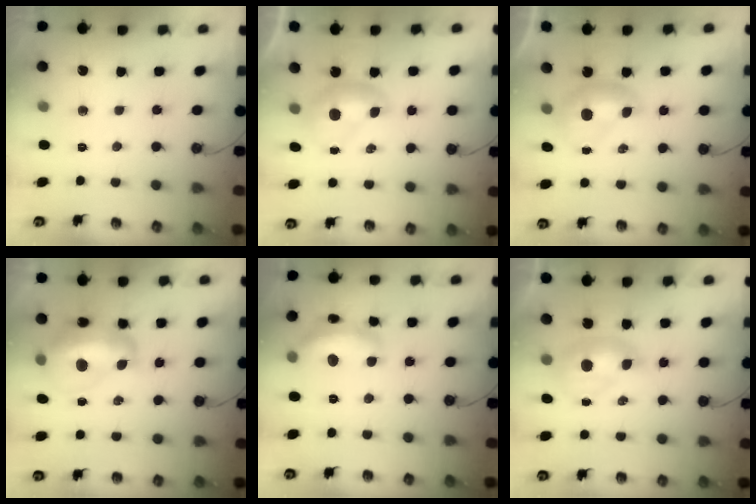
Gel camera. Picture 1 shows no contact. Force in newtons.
{"total": 0.0}
{"total": 0.0}
{"total": 6.7, "press": 6.6, "slide": 0.9}
{"total": 7.3, "press": 7.3, "slide": 0.7}
{"total": 1.6, "press": 1.5, "slide": 0.6}